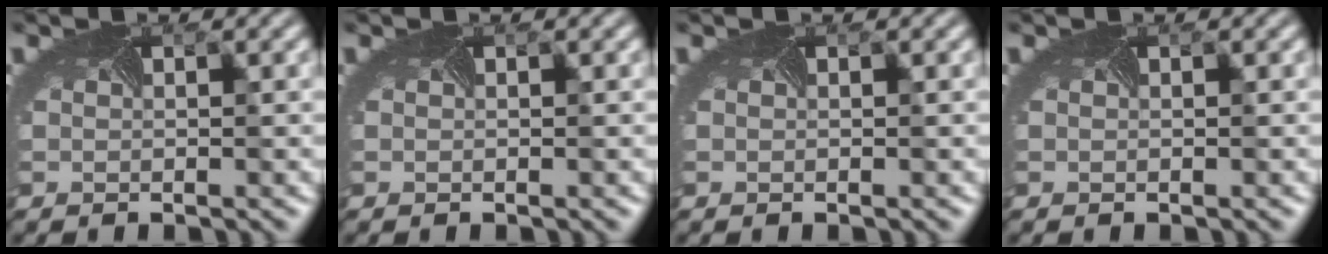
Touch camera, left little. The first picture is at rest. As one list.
[{"total": 0.0}, {"total": 0.0}, {"total": 0.0}]